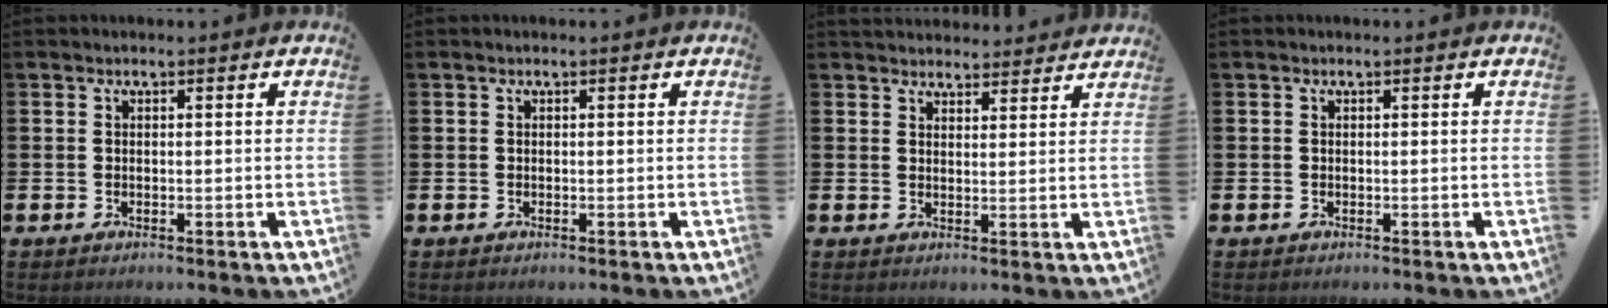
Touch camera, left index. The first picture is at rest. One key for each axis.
{"total": 0.0}
{"total": 3.3, "fx": 3.2, "fy": 0.8, "fz": -0.1, "tx": 0.005, "ty": -0.019, "tz": 0.058}
{"total": 0.0}